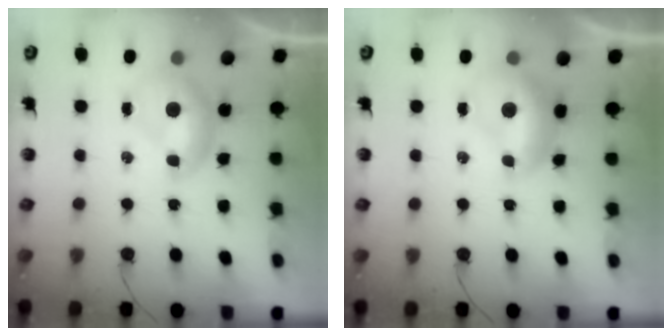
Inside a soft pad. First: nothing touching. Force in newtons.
{"total": 0.7, "press": 0.6, "slide": 0.4}